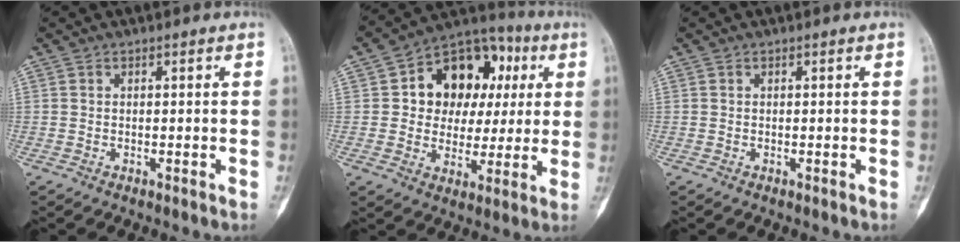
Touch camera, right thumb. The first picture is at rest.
{"total": 17.4, "force": [3.9, 13.1, 10.8], "torque": [-0.096, 0.023, 0.059]}
{"total": 0.0}